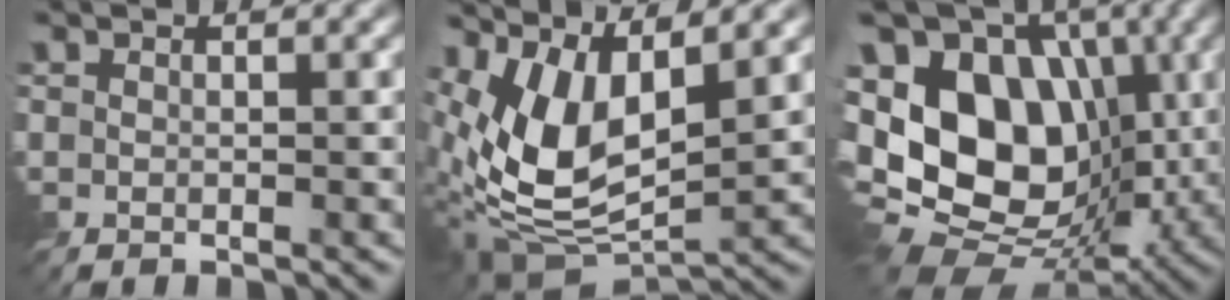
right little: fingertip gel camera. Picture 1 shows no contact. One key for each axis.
{"total": 9.9, "fx": 2.2, "fy": 4.8, "fz": 8.4, "tx": -0.179, "ty": -0.008, "tz": 0.039}
{"total": 14.9, "fx": -0.6, "fy": 10.5, "fz": 10.6, "tx": -0.204, "ty": -0.005, "tz": -0.023}